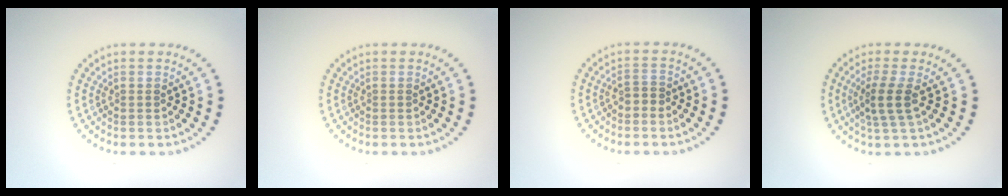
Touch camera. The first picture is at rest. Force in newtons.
{"total": 0.0}
{"total": 1.1, "press": 0.9, "slide": 0.5}
{"total": 2.5, "press": 1.9, "slide": 1.6}